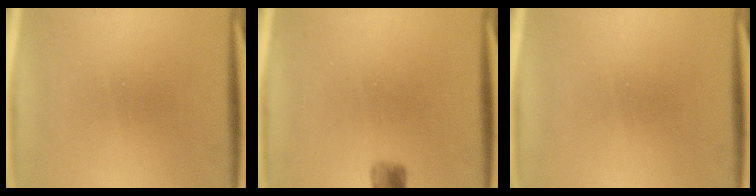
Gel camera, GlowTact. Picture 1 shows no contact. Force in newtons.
{"total": 2.4}
{"total": 0.0}